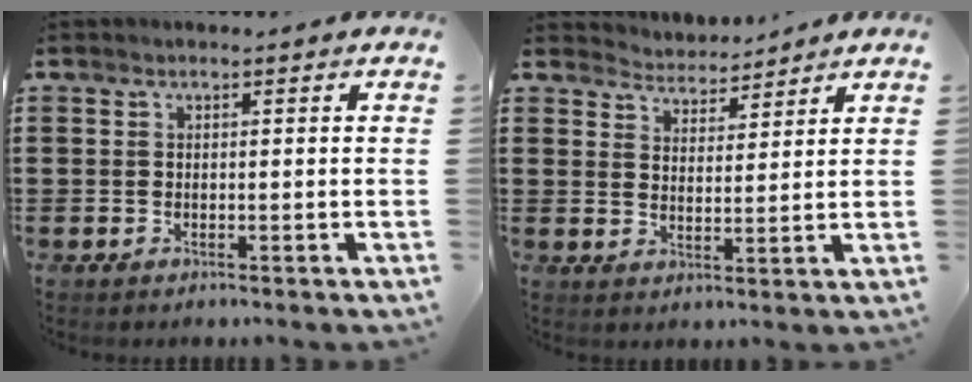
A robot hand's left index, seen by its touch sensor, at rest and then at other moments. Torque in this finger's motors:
{"motor_torque": [0.06, 0.02, -0.01, -0.04]}